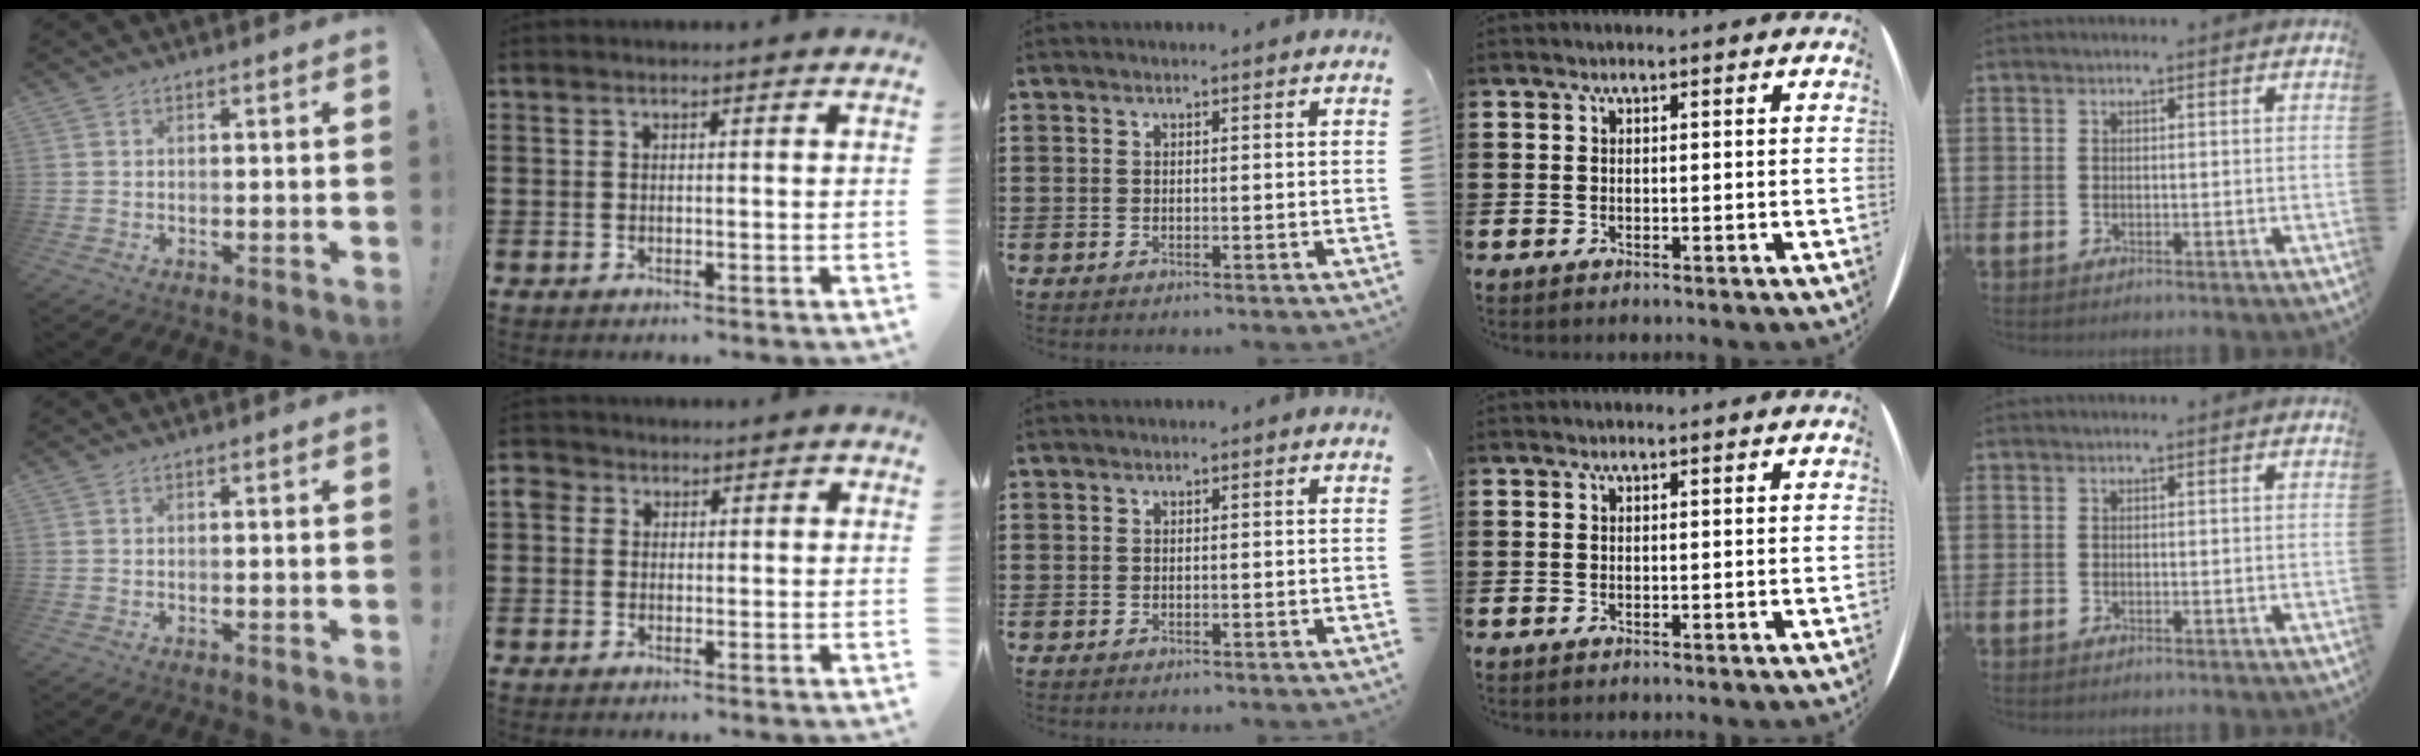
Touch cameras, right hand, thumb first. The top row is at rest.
{"index": {"total": 1.8, "force": [0.0, 1.7, 0.7], "torque": [-0.020, 0.008, -0.002]}}